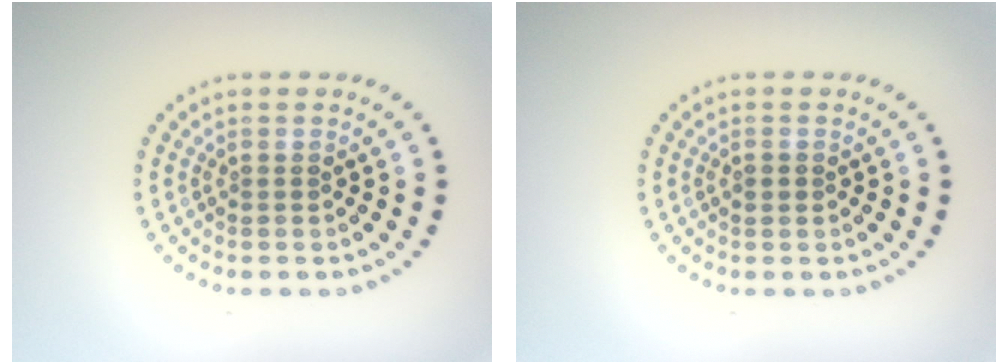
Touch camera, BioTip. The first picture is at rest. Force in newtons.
{"total": 0.8, "press": 0.8, "slide": 0.1}